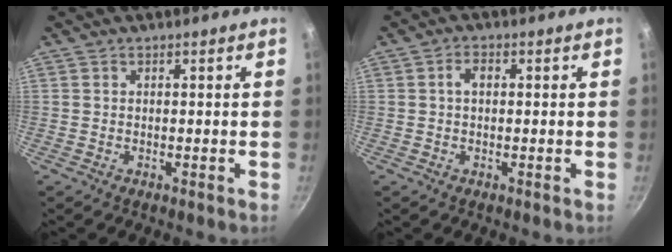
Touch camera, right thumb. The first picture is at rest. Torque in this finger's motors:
{"motor_torque": [0.19, 1.06, 0.35, -0.17, 0.00]}